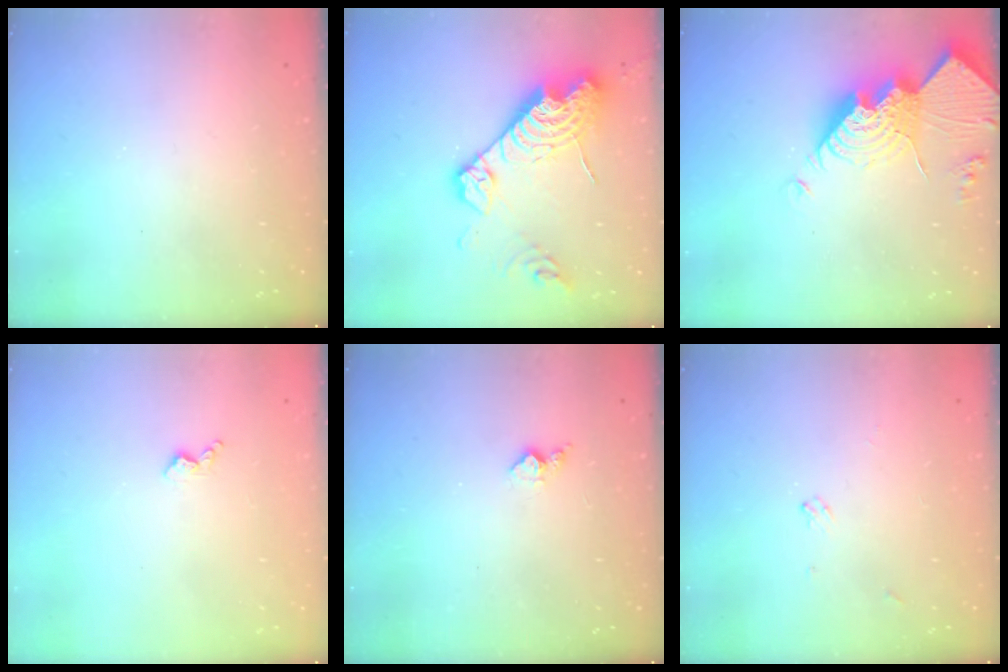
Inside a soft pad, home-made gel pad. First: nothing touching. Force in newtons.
{"total": 18.8, "press": 18.7, "slide": 1.7}
{"total": 18.0, "press": 17.9, "slide": 1.5}
{"total": 3.4, "press": 3.3, "slide": 0.7}
{"total": 5.2, "press": 5.1, "slide": 0.5}
{"total": 3.9, "press": 3.9, "slide": 0.5}